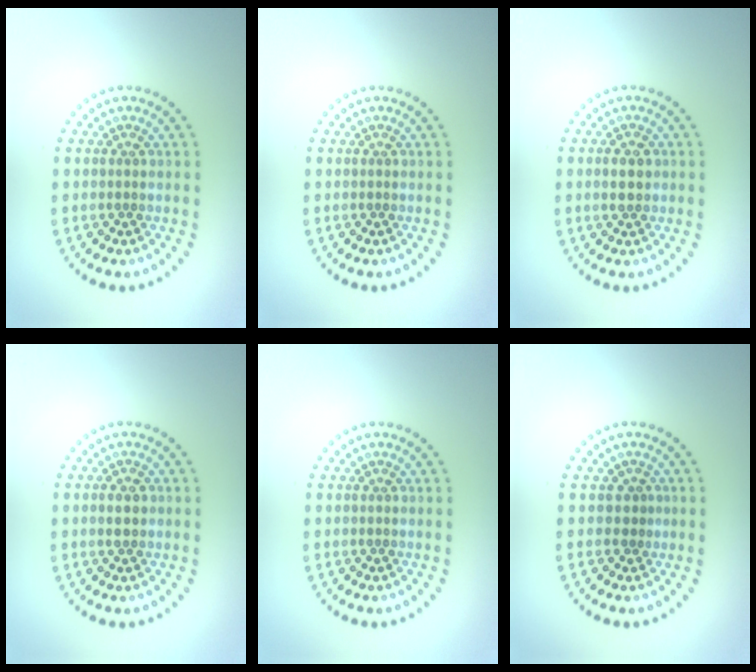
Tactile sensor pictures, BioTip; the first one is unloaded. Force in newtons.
{"total": 0.0}
{"total": 2.1, "press": 2.1, "slide": 0.2}
{"total": 1.1, "press": 1.1, "slide": 0.0}
{"total": 0.0}
{"total": 0.8, "press": 0.5, "slide": 0.6}